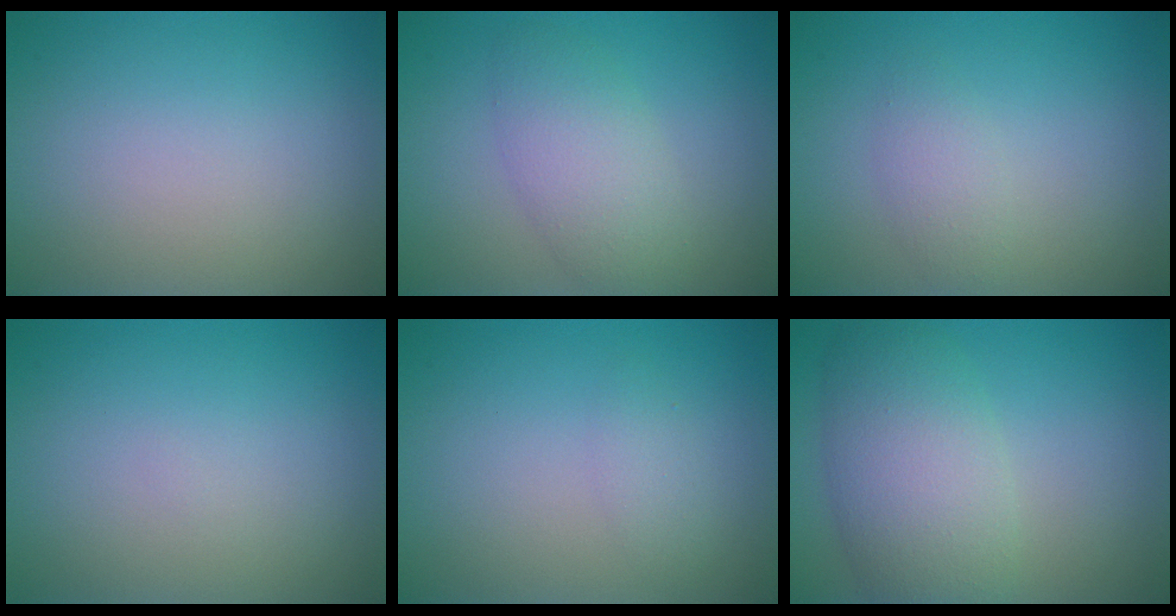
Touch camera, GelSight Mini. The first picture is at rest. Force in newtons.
{"total": 3.9, "press": 3.9, "slide": 0.2}
{"total": 1.7, "press": 1.7, "slide": 0.0}
{"total": 0.0}
{"total": 1.2, "press": 1.2, "slide": 0.1}
{"total": 6.7, "press": 6.7, "slide": 0.2}